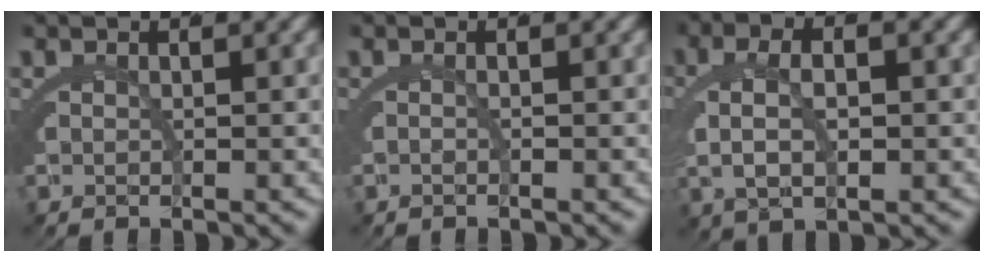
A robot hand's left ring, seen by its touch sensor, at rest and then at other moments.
{"total": 0.8, "force": [-0.6, -0.1, 0.5], "torque": [-0.011, 0.000, -0.012]}
{"total": 4.5, "force": [0.0, 2.3, 3.9], "torque": [-0.073, 0.002, 0.002]}